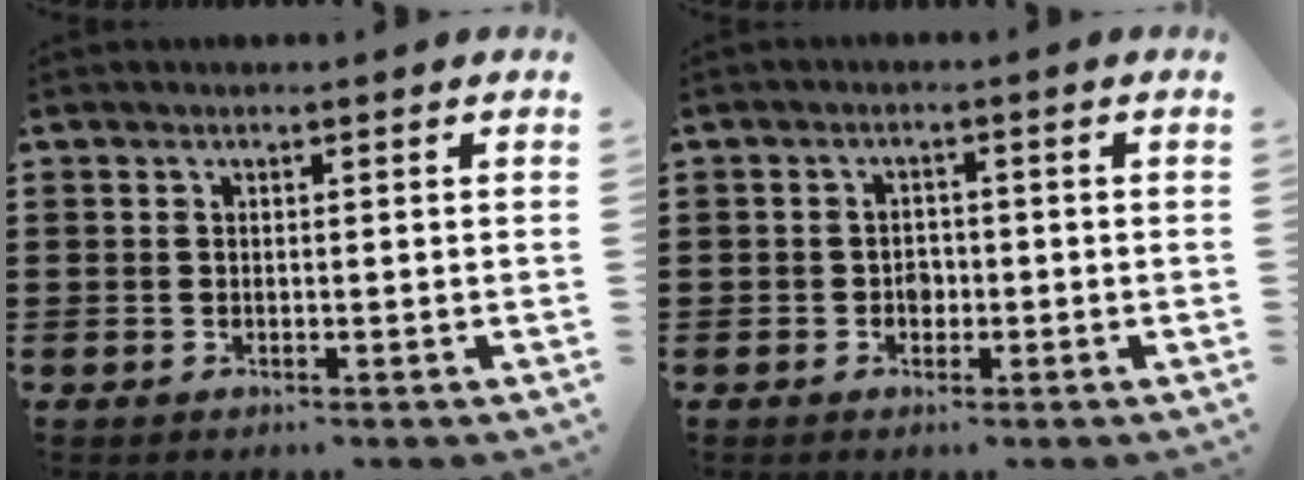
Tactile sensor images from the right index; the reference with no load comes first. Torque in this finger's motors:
{"motor_torque": [0.59, -0.42, 0.05, 0.03]}